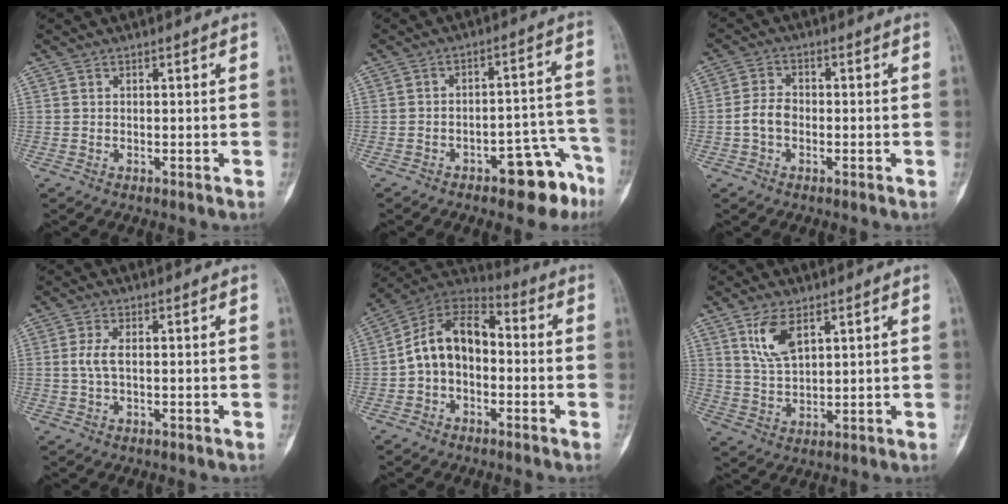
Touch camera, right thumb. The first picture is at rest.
{"total": 10.1, "force": [-6.6, 4.1, 6.5], "torque": [-0.042, 0.063, -0.085]}
{"total": 4.0, "force": [-1.0, 2.9, 2.7], "torque": [-0.046, 0.013, -0.025]}
{"total": 3.1, "force": [0.3, 1.3, 2.8], "torque": [-0.070, 0.004, 0.007]}
{"total": 12.7, "force": [-1.2, 8.6, 9.2], "torque": [-0.140, 0.046, -0.039]}
{"total": 7.4, "force": [3.8, 3.3, 5.4], "torque": [-0.095, -0.018, 0.080]}